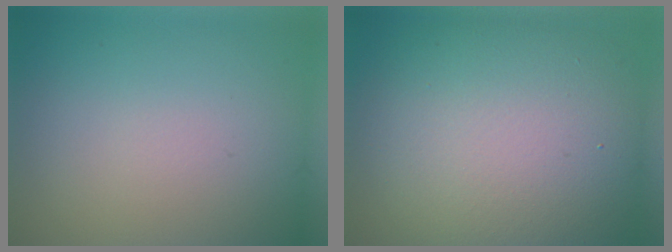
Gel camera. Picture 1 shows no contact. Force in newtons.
{"total": 13.5, "press": 13.5, "slide": 1.3}